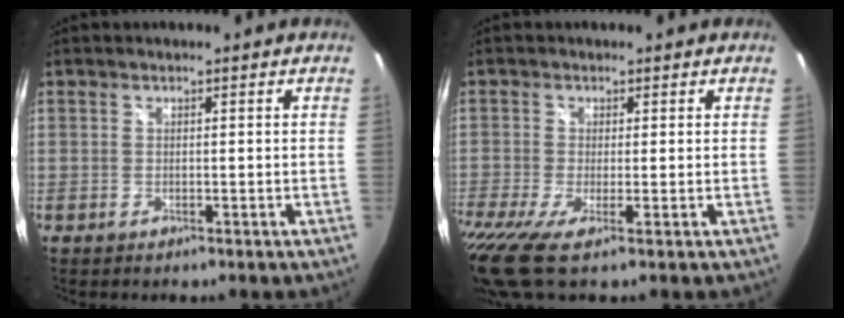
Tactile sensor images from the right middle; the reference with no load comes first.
{"total": 8.0, "force": [-3.8, 0.7, 7.0], "torque": [-0.160, -0.035, -0.074]}